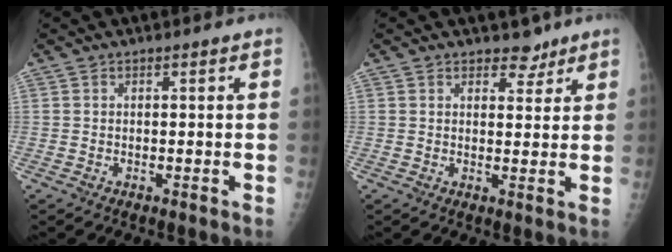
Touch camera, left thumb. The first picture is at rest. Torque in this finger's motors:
{"motor_torque": [0.15, 0.33, -0.16, 0.12, 0.01]}